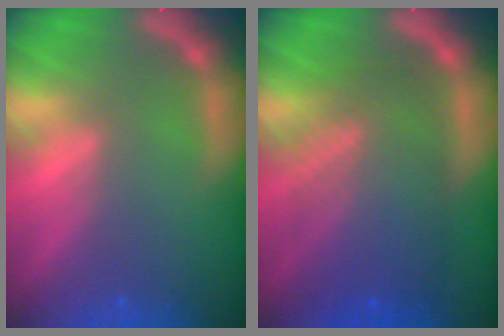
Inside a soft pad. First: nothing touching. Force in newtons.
{"total": 9.0}